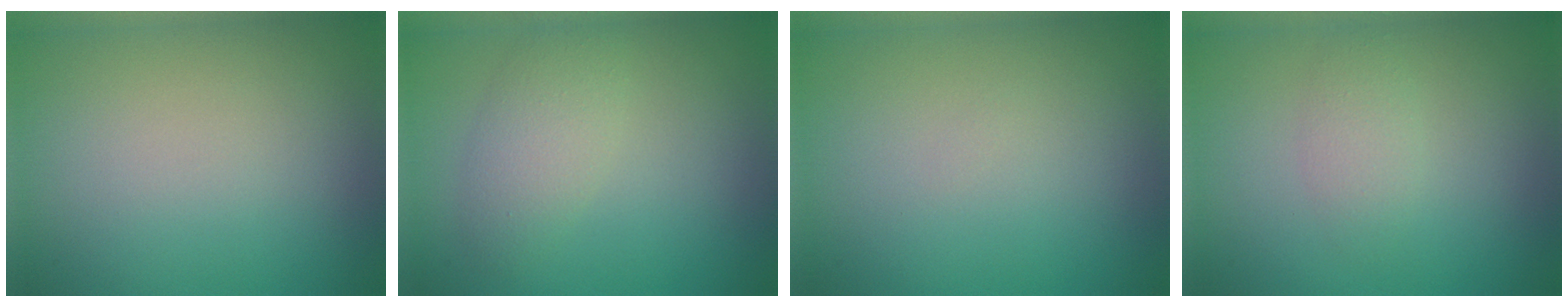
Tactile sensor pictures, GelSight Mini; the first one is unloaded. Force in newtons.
{"total": 2.9, "press": 2.9, "slide": 0.1}
{"total": 0.0}
{"total": 1.7, "press": 1.7, "slide": 0.0}